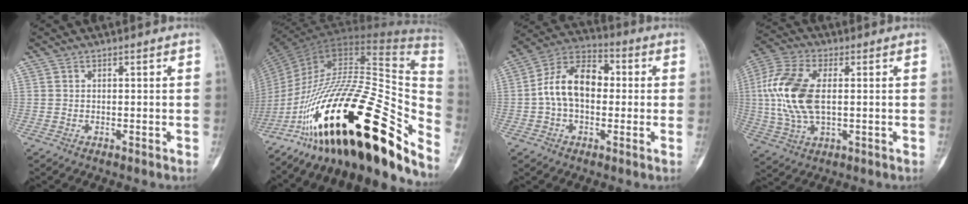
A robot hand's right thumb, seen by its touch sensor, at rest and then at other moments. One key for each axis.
{"total": 39.2, "fx": -21.7, "fy": 12.2, "fz": 30.2, "tx": -0.409, "ty": 0.065, "tz": -0.343}
{"total": 12.9, "fx": 0.3, "fy": 8.2, "fz": 10.0, "tx": -0.165, "ty": 0.036, "tz": -0.007}
{"total": 15.1, "fx": 1.2, "fy": 8.1, "fz": 12.7, "tx": -0.279, "ty": 0.006, "tz": 0.021}